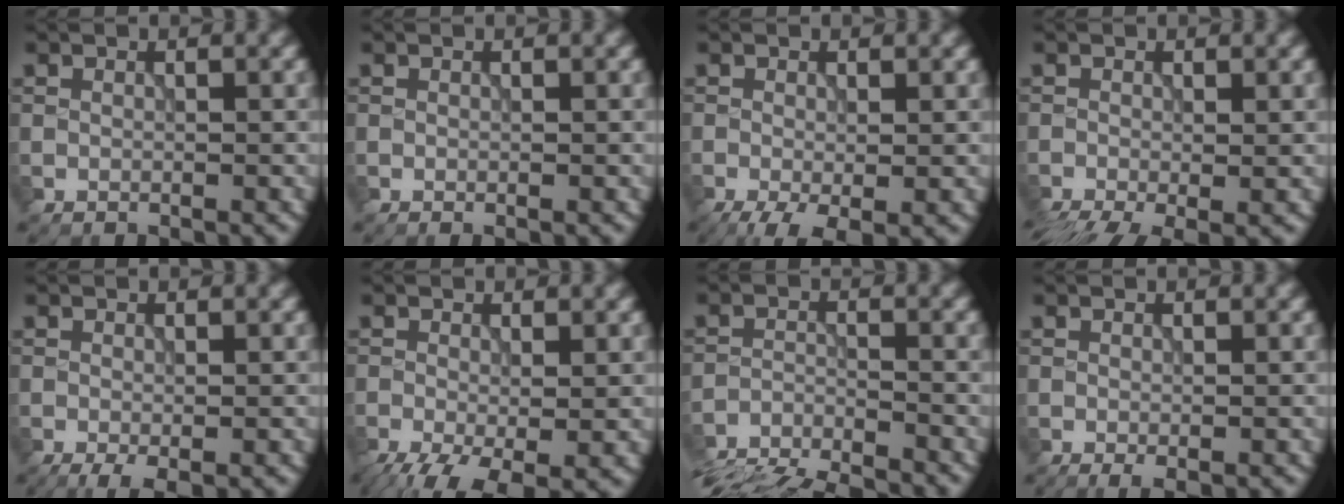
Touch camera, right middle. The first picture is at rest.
{"total": 0.0}
{"total": 4.0, "force": [-2.0, 1.2, 3.3], "torque": [-0.060, -0.009, -0.032]}
{"total": 5.2, "force": [-3.1, 1.6, 3.9], "torque": [-0.067, -0.022, -0.050]}
{"total": 2.1, "force": [-1.0, 0.4, 1.8], "torque": [-0.034, -0.008, -0.018]}
{"total": 6.9, "force": [-3.5, 2.5, 5.3], "torque": [-0.104, -0.022, -0.054]}
{"total": 9.3, "force": [-9.0, 1.6, 2.0], "torque": [-0.040, -0.029, -0.147]}
{"total": 1.0, "force": [-0.3, 0.2, 0.9], "torque": [-0.015, -0.007, -0.006]}